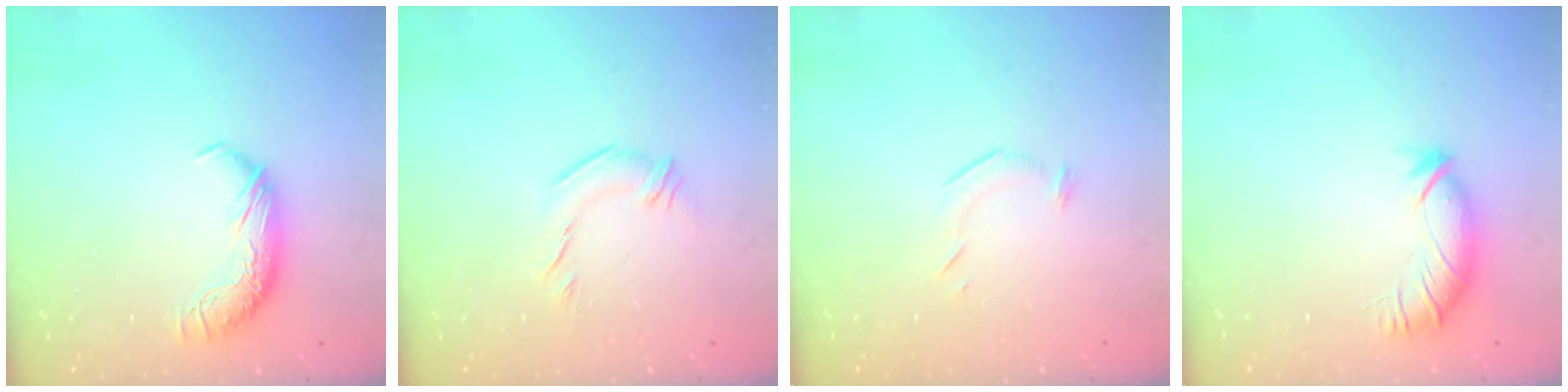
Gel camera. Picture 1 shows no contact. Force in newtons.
{"total": 2.4, "press": 2.2, "slide": 1.1}
{"total": 5.2, "press": 5.2, "slide": 0.8}
{"total": 3.2, "press": 2.5, "slide": 1.9}